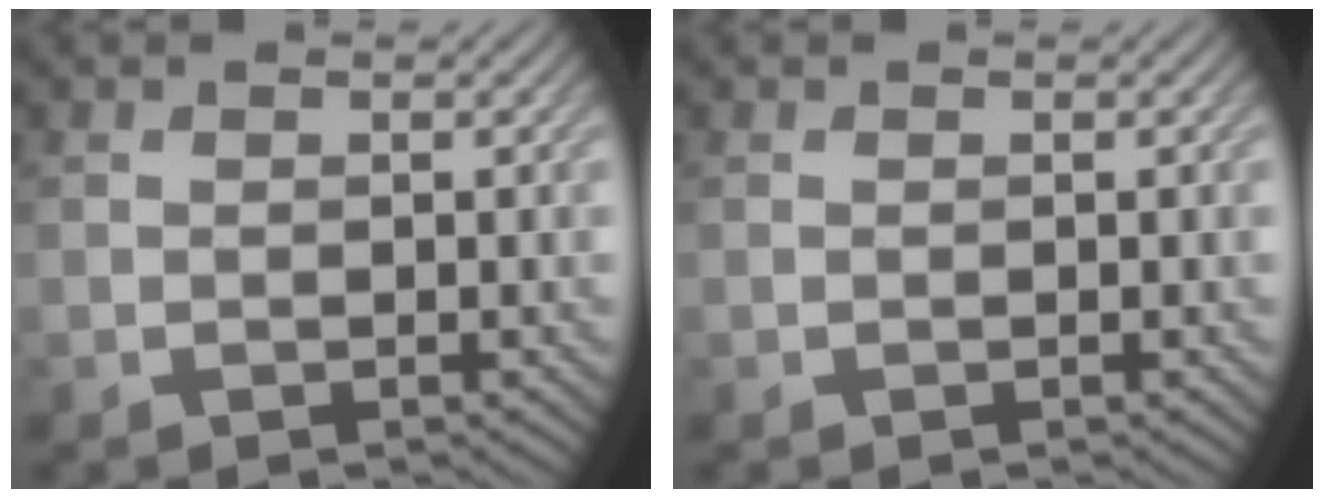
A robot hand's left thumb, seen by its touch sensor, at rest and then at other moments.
{"total": 0.0}